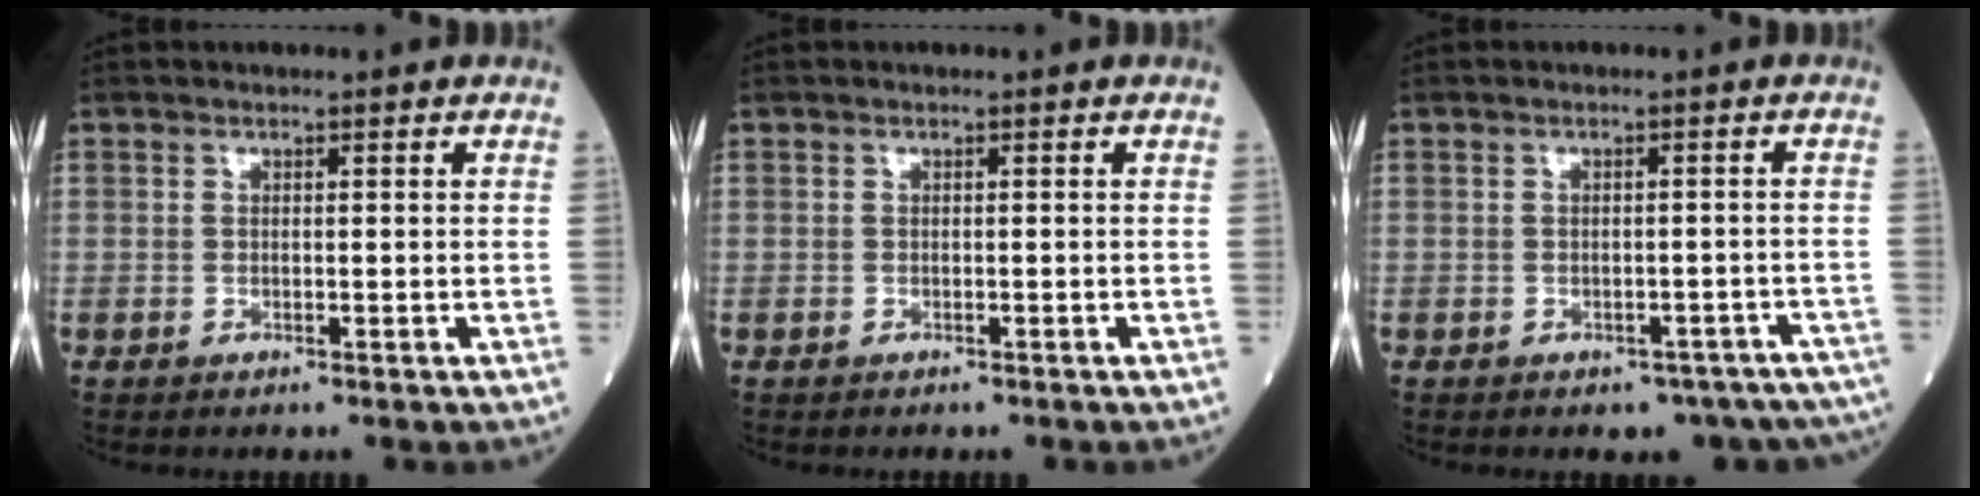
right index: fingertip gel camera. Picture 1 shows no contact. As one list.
[{"total": 0.6, "force": [-0.5, 0.1, 0.1], "torque": [-0.007, -0.001, -0.010]}, {"total": 9.6, "force": [-8.1, 4.5, 2.4], "torque": [-0.017, 0.012, -0.084]}]